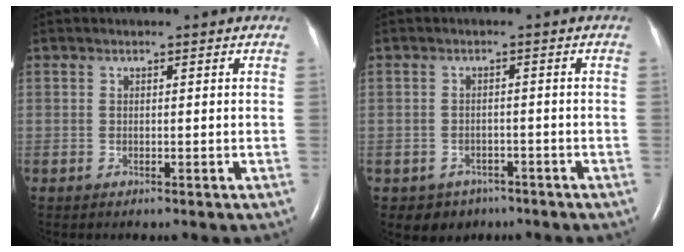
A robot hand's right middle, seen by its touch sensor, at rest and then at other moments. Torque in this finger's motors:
{"motor_torque": [-0.09, 0.11, -0.06, 0.00]}